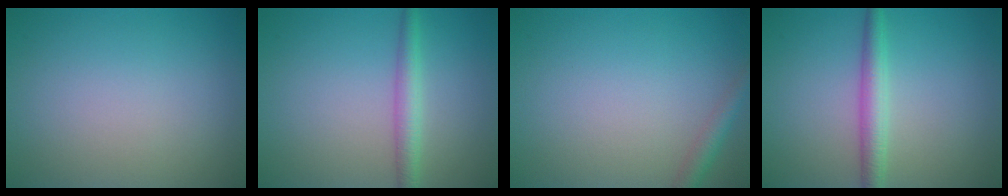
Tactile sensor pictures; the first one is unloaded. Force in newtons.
{"total": 2.4, "press": 2.4, "slide": 0.0}
{"total": 1.8, "press": 1.8, "slide": 0.1}
{"total": 2.9, "press": 2.9, "slide": 0.1}